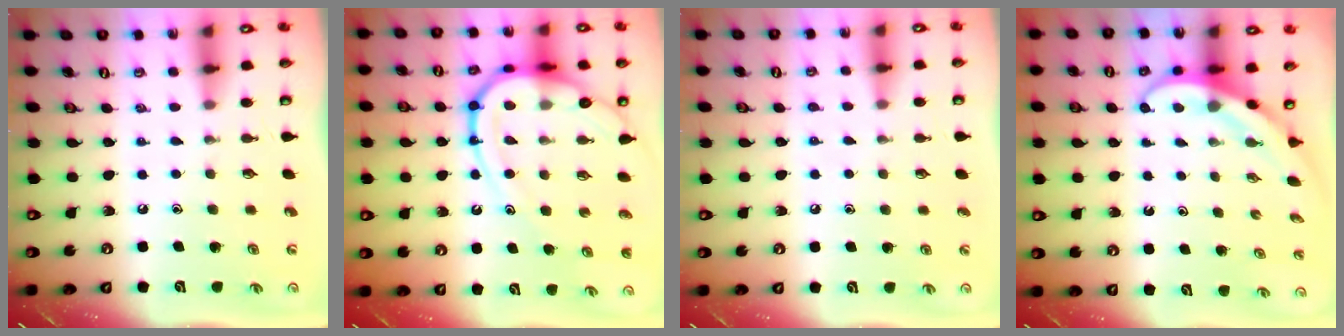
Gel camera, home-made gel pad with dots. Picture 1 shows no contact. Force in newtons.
{"total": 16.1, "press": 16.0, "slide": 1.5}
{"total": 3.3, "press": 3.2, "slide": 0.7}
{"total": 4.0, "press": 4.0, "slide": 0.3}